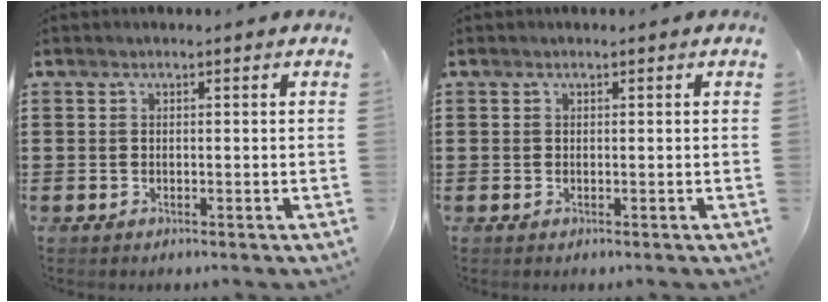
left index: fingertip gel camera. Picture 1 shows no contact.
{"total": 0.0}